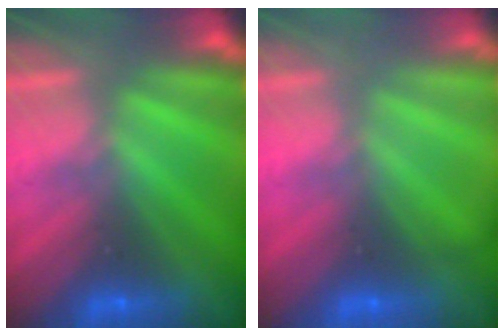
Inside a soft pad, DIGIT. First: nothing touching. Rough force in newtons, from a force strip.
{"total": 2.1}